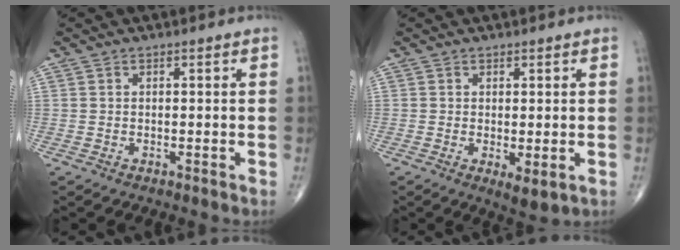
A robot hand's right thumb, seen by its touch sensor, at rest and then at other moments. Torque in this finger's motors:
{"motor_torque": [-0.29, 0.15, -0.25, -0.09, 0.00]}